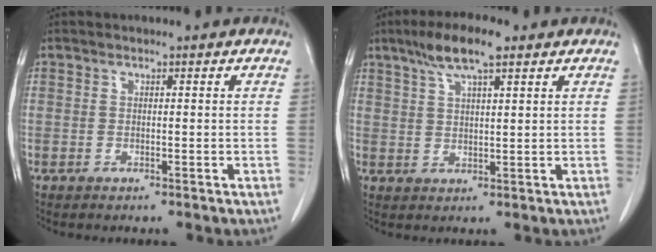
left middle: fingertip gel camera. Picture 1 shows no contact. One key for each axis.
{"total": 7.1, "fx": 4.6, "fy": 1.1, "fz": 5.2, "tx": -0.105, "ty": 0.012, "tz": 0.083}